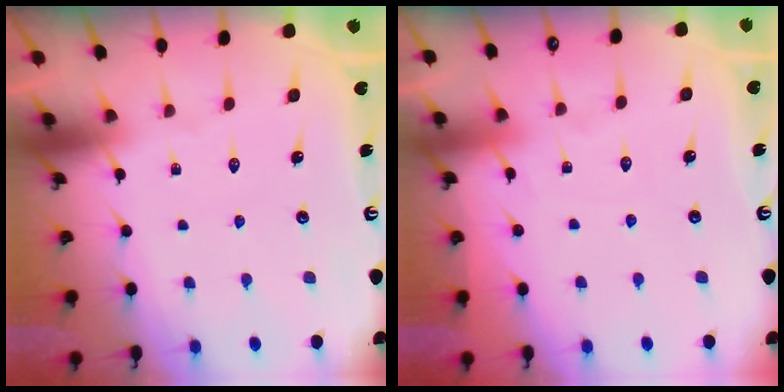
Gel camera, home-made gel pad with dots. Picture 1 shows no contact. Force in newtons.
{"total": 3.0, "press": 2.9, "slide": 0.4}